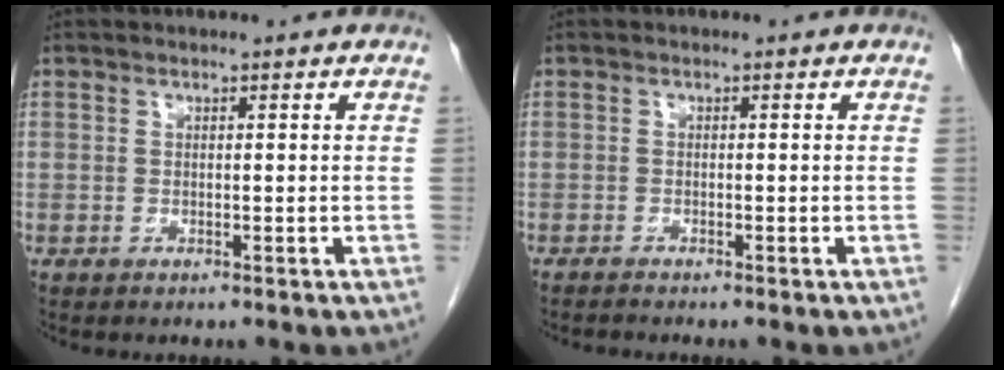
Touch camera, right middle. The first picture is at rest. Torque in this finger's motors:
{"motor_torque": [0.40, -0.15, 0.00, 0.01]}